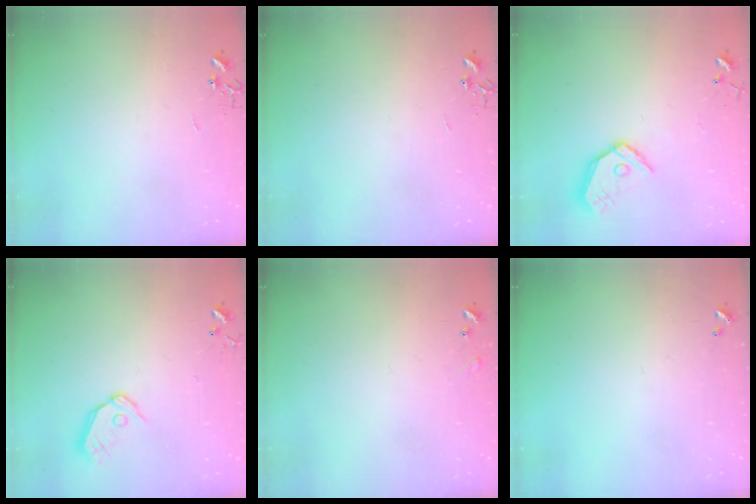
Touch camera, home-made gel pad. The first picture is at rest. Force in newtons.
{"total": 0.0}
{"total": 12.4, "press": 12.2, "slide": 1.9}
{"total": 9.3, "press": 9.2, "slide": 1.2}
{"total": 5.9, "press": 5.9, "slide": 0.9}
{"total": 0.0}